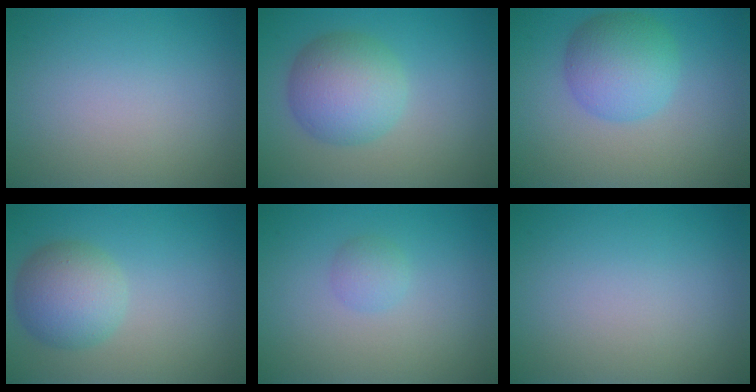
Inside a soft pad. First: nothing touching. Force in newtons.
{"total": 5.6, "press": 5.6, "slide": 0.2}
{"total": 5.1, "press": 5.1, "slide": 0.1}
{"total": 4.6, "press": 4.6, "slide": 0.2}
{"total": 1.3, "press": 1.3, "slide": 0.0}
{"total": 0.0}